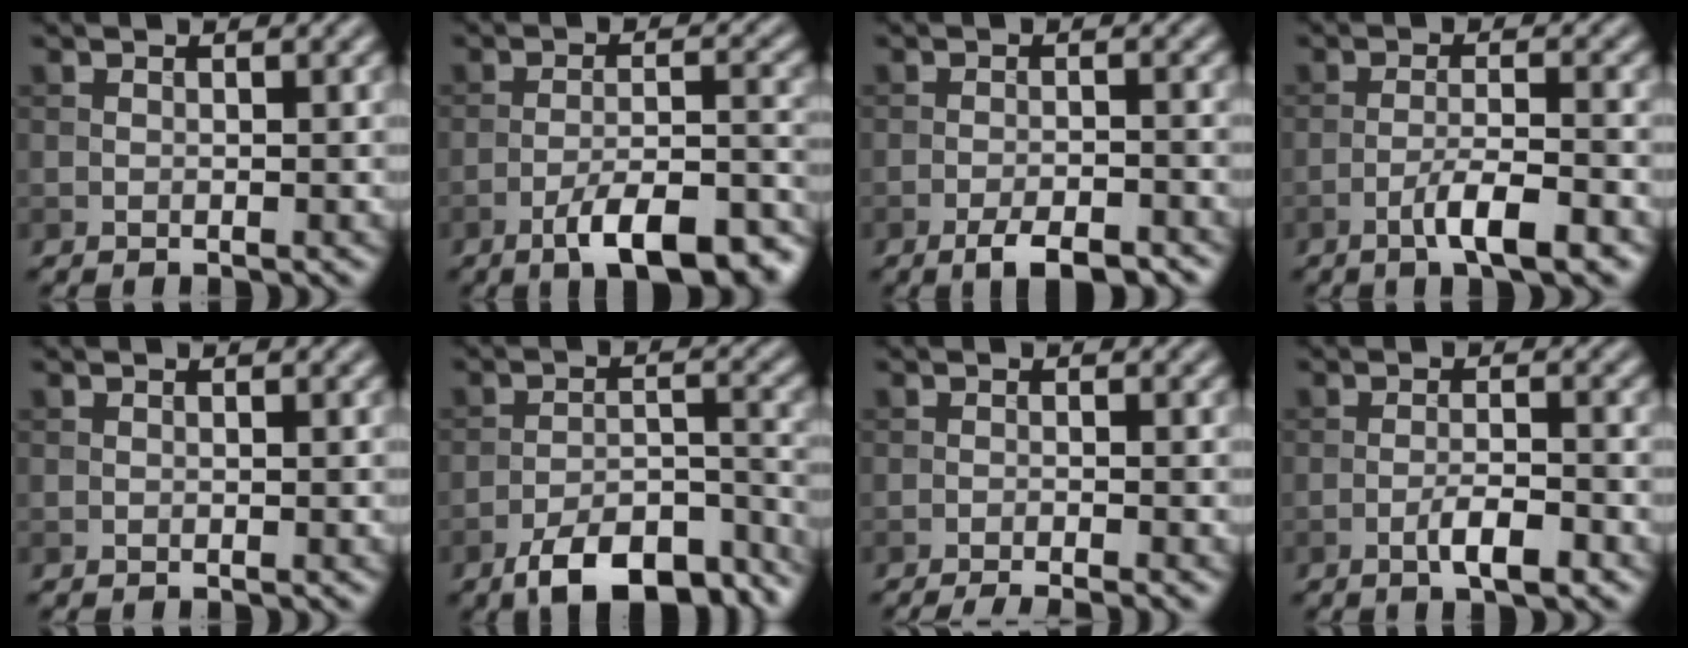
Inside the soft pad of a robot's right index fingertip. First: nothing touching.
{"total": 9.0, "force": [-6.0, 2.5, 6.3], "torque": [-0.094, 0.003, -0.094]}
{"total": 3.9, "force": [-2.7, 1.0, 2.6], "torque": [-0.045, -0.001, -0.044]}
{"total": 4.2, "force": [-2.4, 0.7, 3.4], "torque": [-0.062, 0.005, -0.045]}
{"total": 0.0}
{"total": 10.1, "force": [-7.6, 3.6, 5.5], "torque": [-0.078, -0.005, -0.126]}
{"total": 3.1, "force": [-2.2, 0.5, 2.2], "torque": [-0.031, 0.004, -0.043]}
{"total": 3.0, "force": [-1.6, 0.7, 2.5], "torque": [-0.046, 0.004, -0.030]}